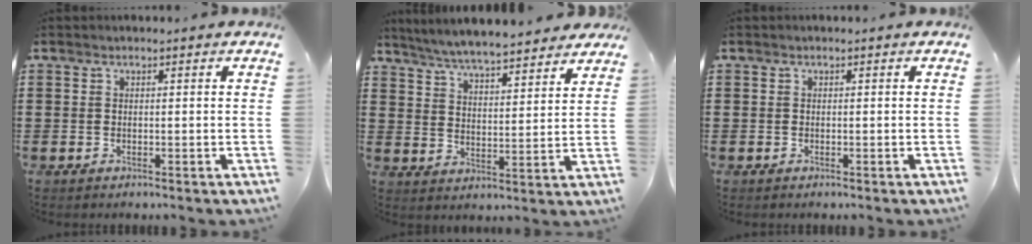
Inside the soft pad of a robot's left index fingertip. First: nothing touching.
{"total": 5.7, "force": [5.5, 0.0, 1.4], "torque": [-0.053, -0.030, 0.095]}
{"total": 0.0}